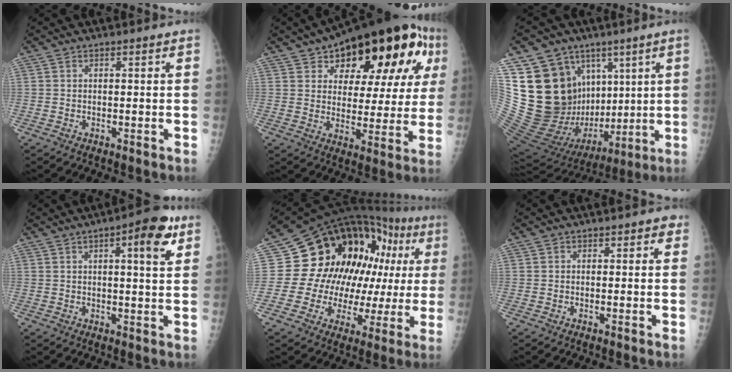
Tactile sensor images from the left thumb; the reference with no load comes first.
{"total": 24.7, "force": [11.5, 11.9, 18.4], "torque": [-0.229, 0.011, 0.165]}
{"total": 28.7, "force": [7.7, 20.5, 18.6], "torque": [-0.317, -0.004, 0.163]}
{"total": 8.9, "force": [3.8, 2.7, 7.6], "torque": [-0.088, -0.006, 0.045]}
{"total": 22.8, "force": [3.7, 13.9, 17.7], "torque": [-0.196, 0.029, 0.057]}
{"total": 1.8, "force": [0.5, 1.6, 0.7], "torque": [0.012, 0.003, 0.000]}